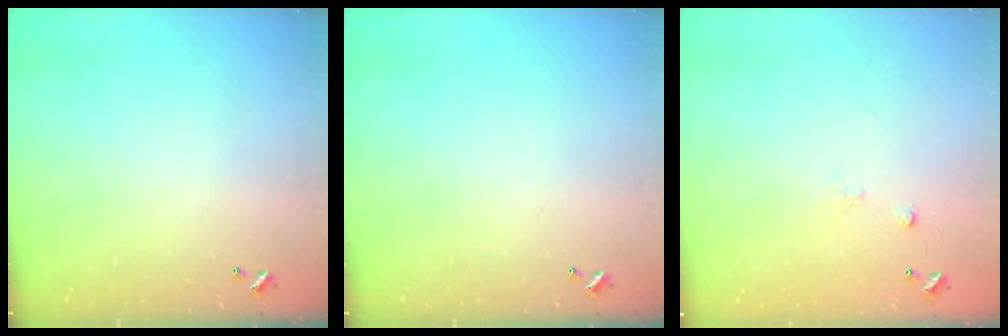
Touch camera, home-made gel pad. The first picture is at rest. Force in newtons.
{"total": 0.0}
{"total": 4.5, "press": 4.4, "slide": 0.8}